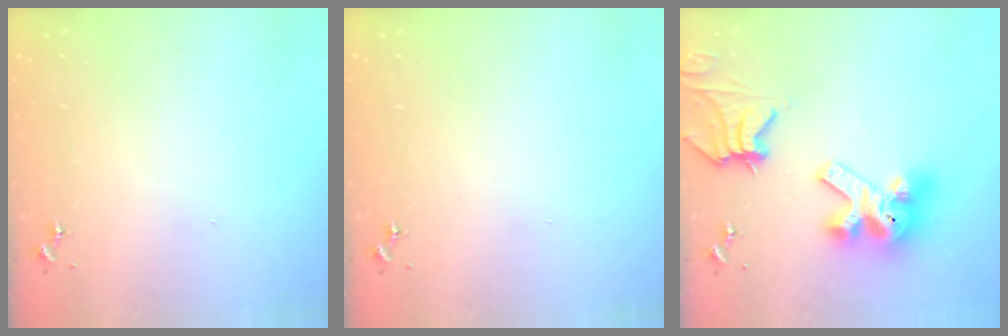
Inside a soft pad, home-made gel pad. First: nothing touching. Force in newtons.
{"total": 0.0}
{"total": 15.5, "press": 15.4, "slide": 2.1}